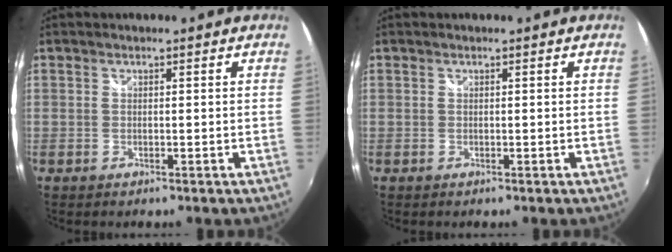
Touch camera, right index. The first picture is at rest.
{"total": 0.0}